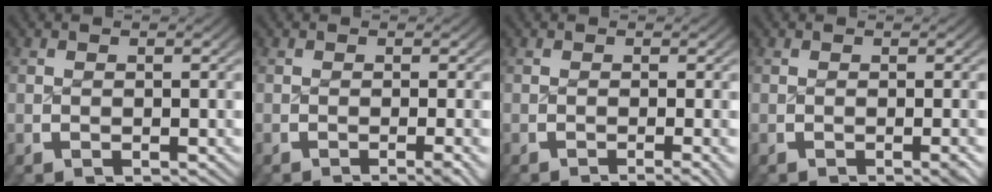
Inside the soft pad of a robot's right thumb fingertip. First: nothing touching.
{"total": 1.6, "force": [-1.0, -0.2, 1.3], "torque": [-0.016, 0.003, -0.016]}
{"total": 2.0, "force": [-1.5, 0.0, 1.3], "torque": [-0.014, 0.000, -0.021]}
{"total": 0.9, "force": [-0.4, -0.3, 0.8], "torque": [-0.008, 0.005, -0.005]}